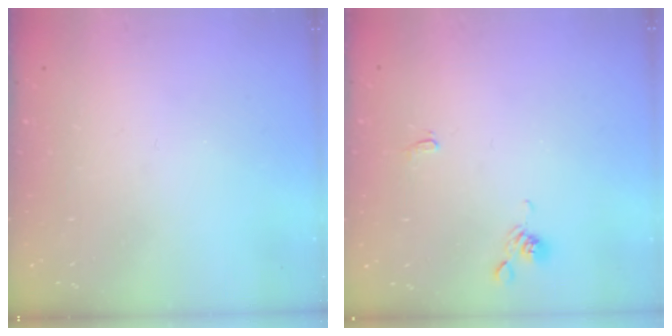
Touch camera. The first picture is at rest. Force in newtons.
{"total": 1.1, "press": 1.0, "slide": 0.4}